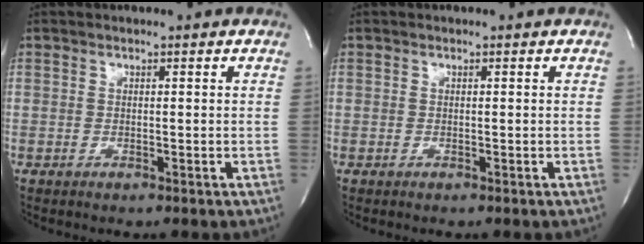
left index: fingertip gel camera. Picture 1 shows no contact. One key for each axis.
{"total": 0.0}